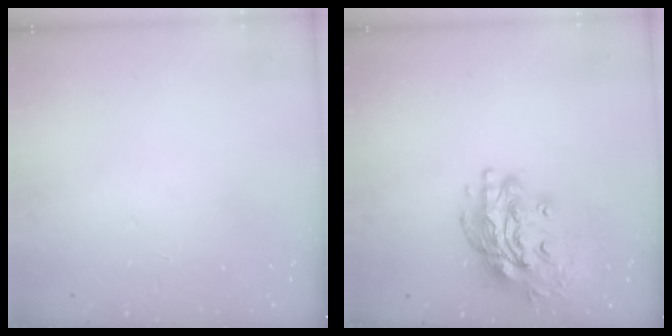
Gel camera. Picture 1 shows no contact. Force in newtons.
{"total": 17.4, "press": 17.3, "slide": 1.8}